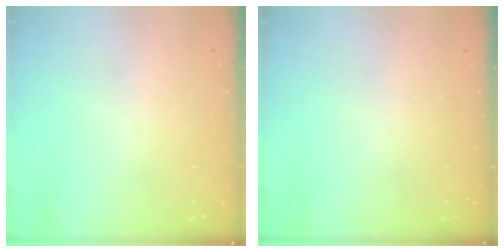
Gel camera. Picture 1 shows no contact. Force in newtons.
{"total": 0.0}